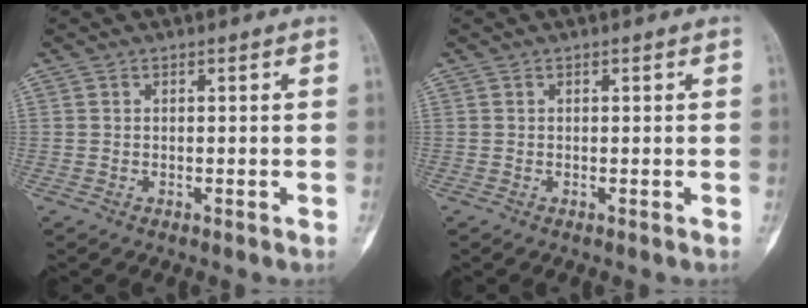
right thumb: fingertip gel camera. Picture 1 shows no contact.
{"total": 0.0}